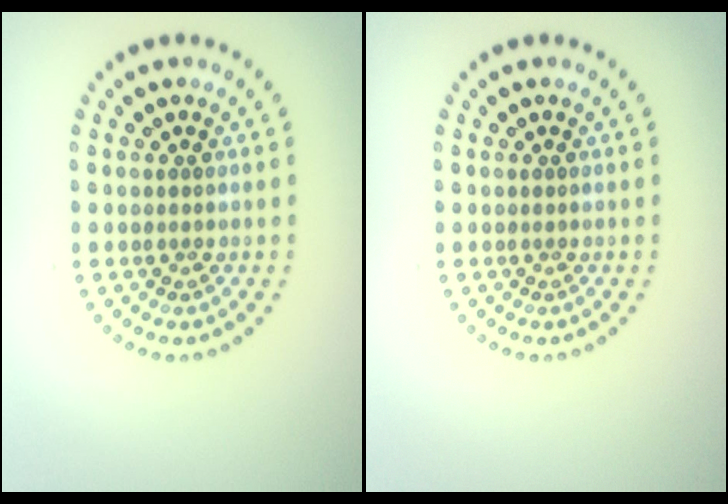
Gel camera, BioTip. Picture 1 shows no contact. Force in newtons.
{"total": 0.0}